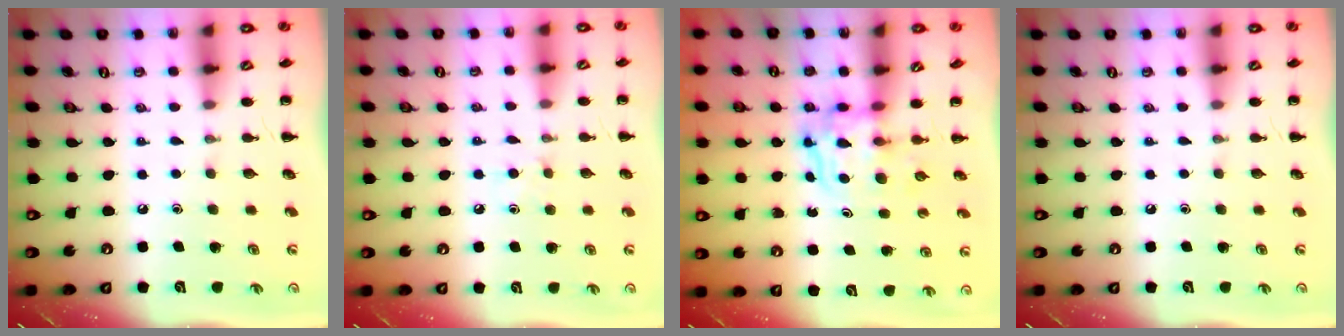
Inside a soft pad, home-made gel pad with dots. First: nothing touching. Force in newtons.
{"total": 4.1, "press": 4.0, "slide": 1.2}
{"total": 3.5, "press": 3.5, "slide": 0.2}
{"total": 0.0}